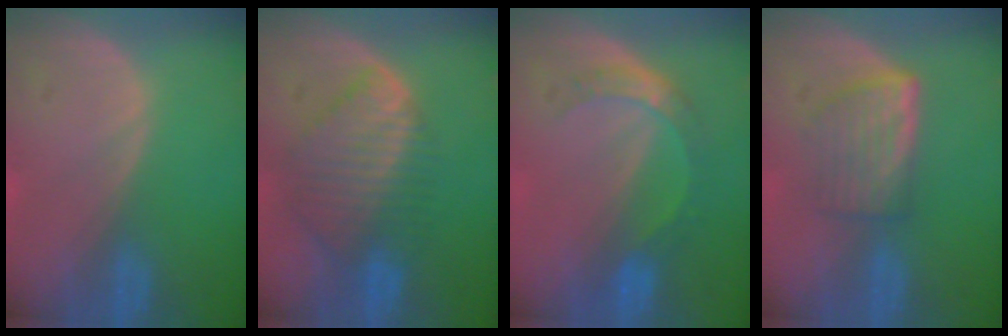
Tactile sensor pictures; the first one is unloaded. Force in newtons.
{"total": 8.3, "press": 7.5, "slide": 3.7}
{"total": 5.2, "press": 4.7, "slide": 2.4}
{"total": 5.9, "press": 5.3, "slide": 2.6}